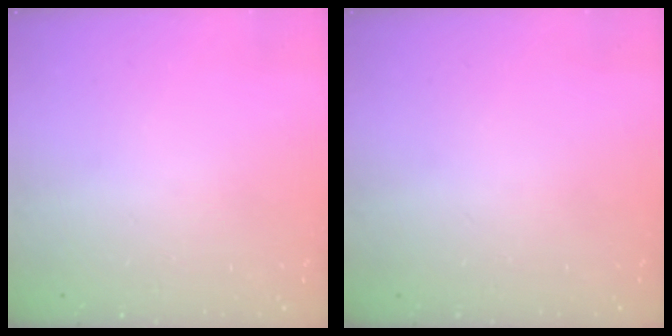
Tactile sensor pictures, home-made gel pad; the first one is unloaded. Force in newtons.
{"total": 0.0}